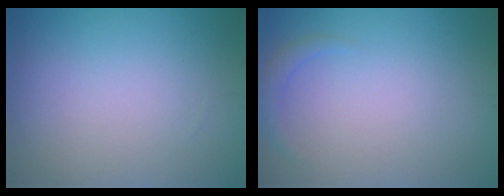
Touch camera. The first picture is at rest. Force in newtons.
{"total": 1.1, "press": 1.1, "slide": 0.1}